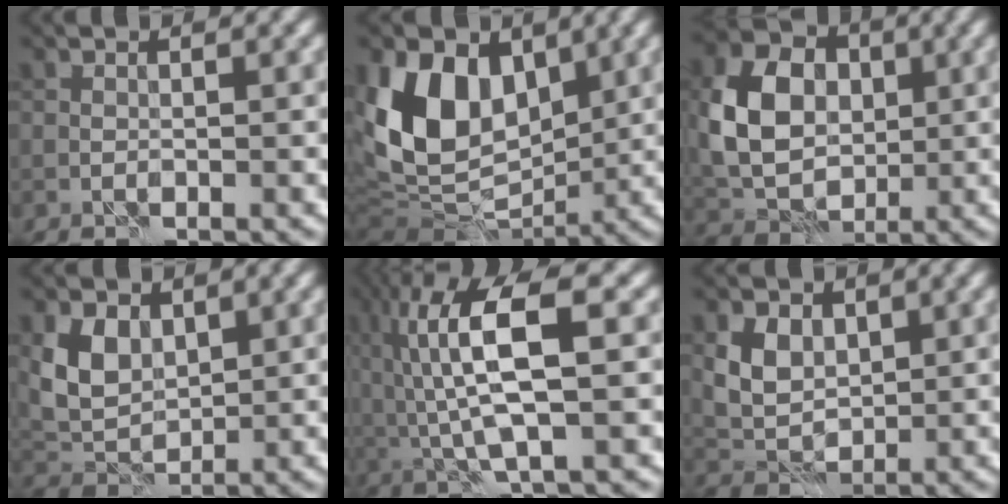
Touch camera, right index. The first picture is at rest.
{"total": 11.2, "force": [2.4, 7.6, 7.9], "torque": [-0.152, -0.001, 0.032]}
{"total": 8.2, "force": [0.9, 6.3, 5.1], "torque": [-0.110, 0.006, 0.014]}
{"total": 4.3, "force": [1.5, 3.1, 2.6], "torque": [-0.058, -0.003, 0.028]}
{"total": 9.5, "force": [1.3, 2.6, 9.0], "torque": [-0.181, 0.013, 0.023]}
{"total": 3.9, "force": [1.2, 3.0, 2.2], "torque": [-0.048, -0.003, 0.023]}